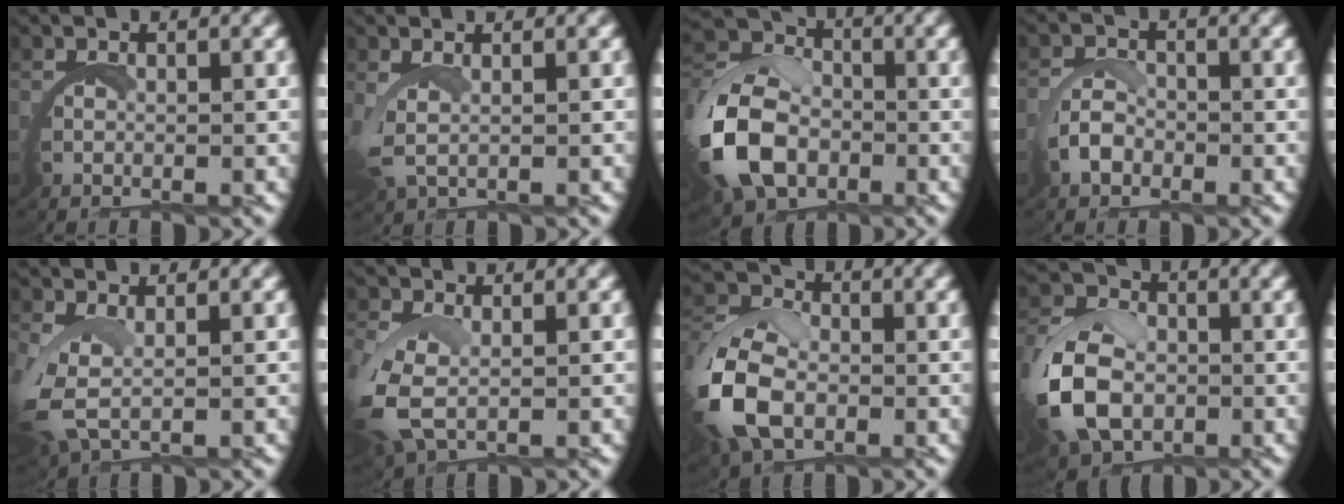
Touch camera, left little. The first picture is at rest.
{"total": 1.9, "force": [1.1, 0.6, 1.5], "torque": [-0.051, -0.011, 0.028]}
{"total": 7.0, "force": [-0.6, 5.5, 4.3], "torque": [-0.098, -0.012, -0.011]}
{"total": 0.9, "force": [-0.1, 0.8, 0.5], "torque": [-0.016, -0.003, -0.008]}
{"total": 2.5, "force": [0.7, 1.3, 2.0], "torque": [-0.074, -0.023, 0.026]}
{"total": 2.9, "force": [0.5, 1.6, 2.3], "torque": [-0.082, -0.021, 0.022]}
{"total": 5.1, "force": [-0.7, 3.7, 3.5], "torque": [-0.096, -0.009, -0.011]}
{"total": 5.7, "force": [-0.4, 4.2, 3.8], "torque": [-0.096, -0.009, -0.006]}